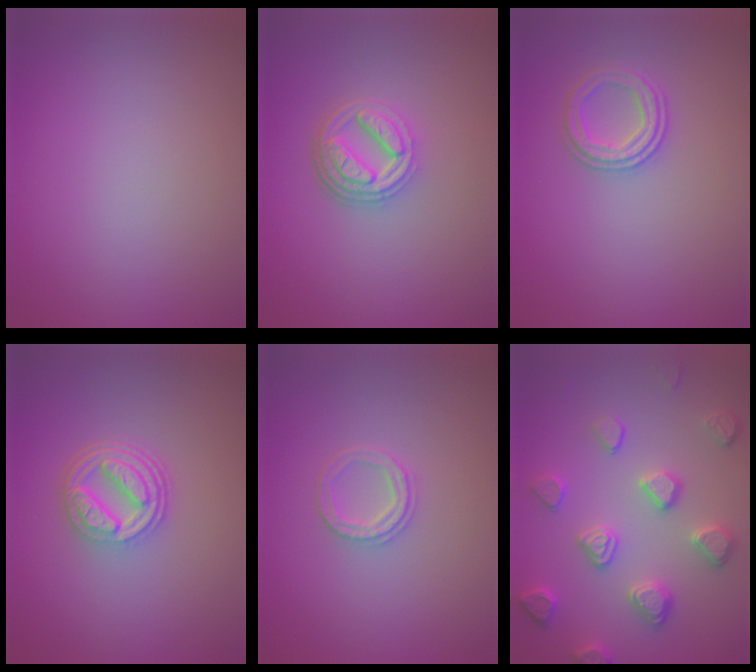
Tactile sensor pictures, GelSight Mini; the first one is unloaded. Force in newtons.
{"total": 4.5, "press": 3.4, "slide": 3.0}
{"total": 2.5, "press": 2.4, "slide": 0.6}
{"total": 5.2, "press": 3.9, "slide": 3.4}
{"total": 2.1, "press": 2.0, "slide": 0.4}
{"total": 4.6, "press": 4.1, "slide": 2.0}